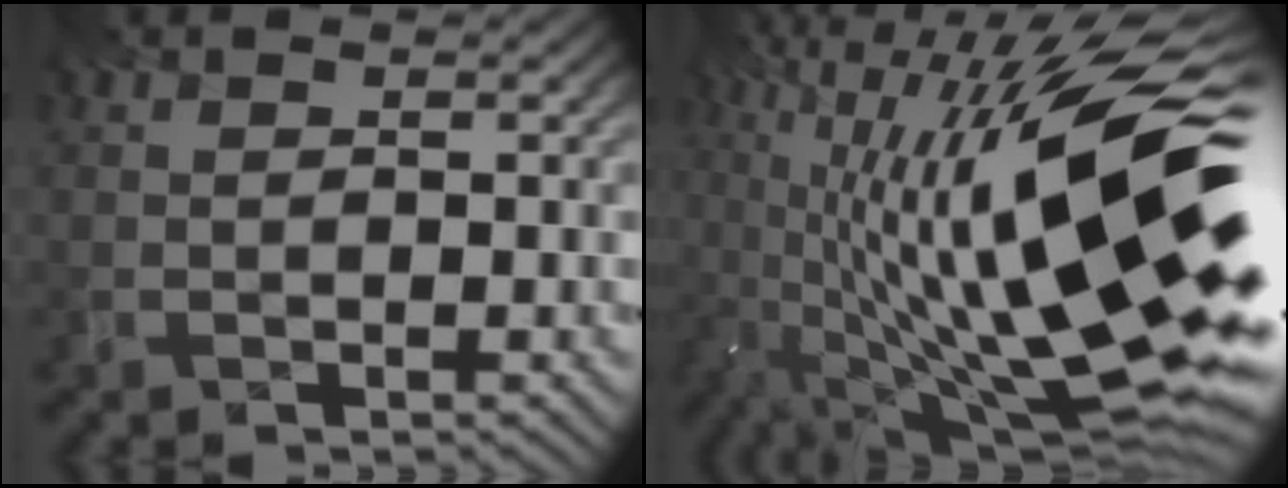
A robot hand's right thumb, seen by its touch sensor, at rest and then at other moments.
{"total": 20.5, "force": [-2.7, 7.2, 19.0], "torque": [-0.355, -0.012, -0.039]}